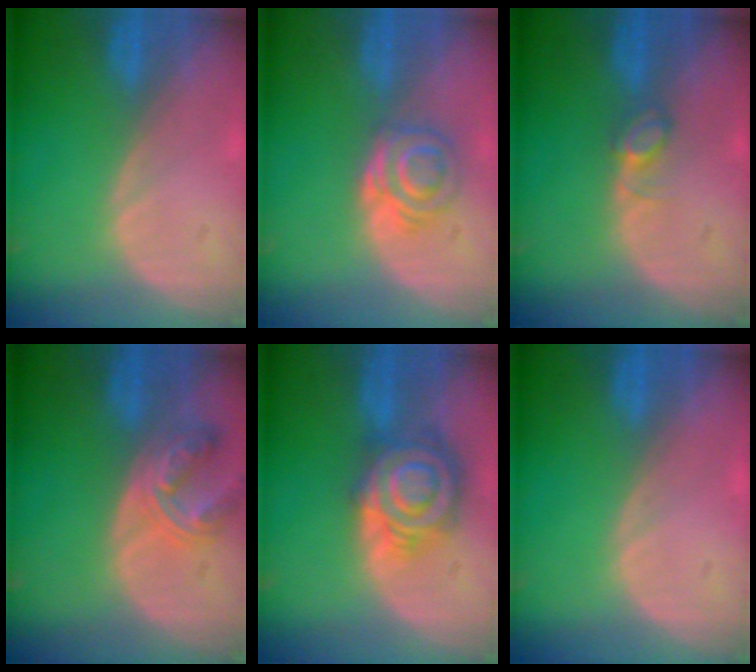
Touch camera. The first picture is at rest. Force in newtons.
{"total": 5.2, "press": 4.8, "slide": 1.9}
{"total": 2.5, "press": 2.4, "slide": 0.3}
{"total": 7.1, "press": 6.4, "slide": 3.2}
{"total": 8.6, "press": 8.6, "slide": 0.6}
{"total": 0.0}